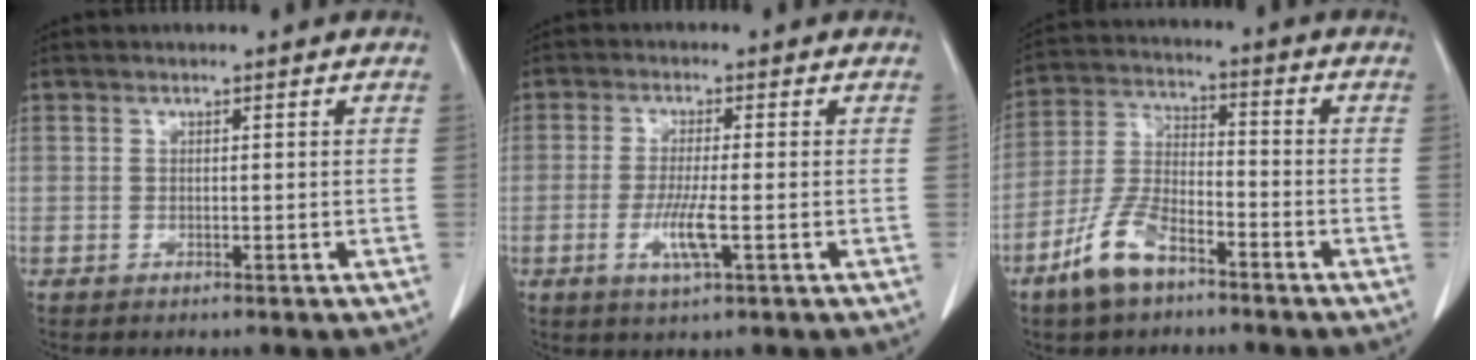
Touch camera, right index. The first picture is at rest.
{"total": 5.4, "force": [-1.6, 0.5, 5.1], "torque": [-0.106, -0.010, -0.028]}
{"total": 9.8, "force": [-6.3, 3.8, 6.4], "torque": [-0.150, 0.002, -0.125]}